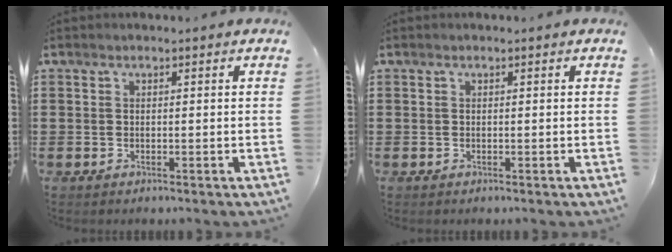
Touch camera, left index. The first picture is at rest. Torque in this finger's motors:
{"motor_torque": [0.00, 0.00, 0.00, 0.00]}